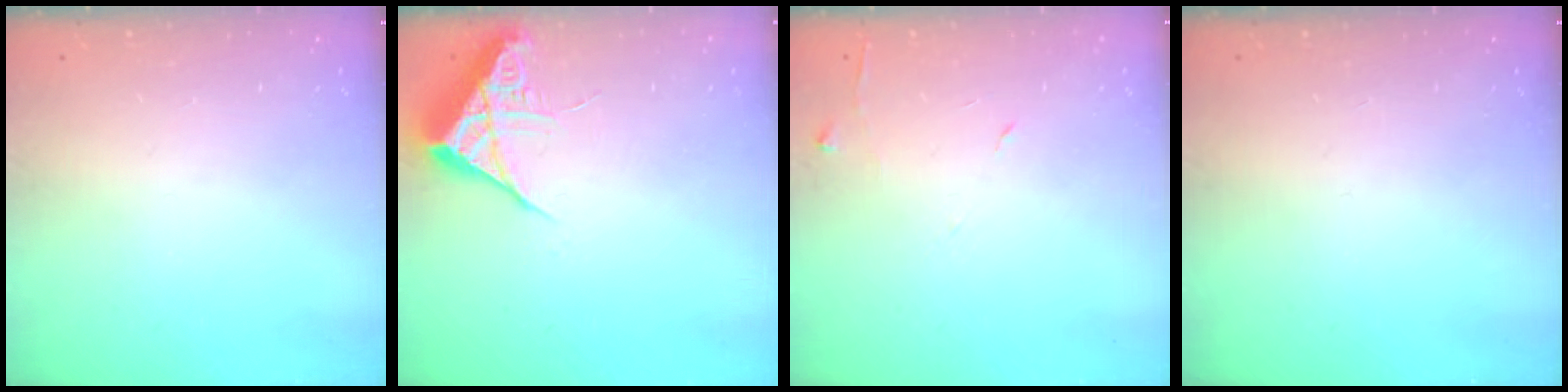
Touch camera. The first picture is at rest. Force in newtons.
{"total": 6.7, "press": 6.7, "slide": 0.5}
{"total": 5.8, "press": 5.7, "slide": 0.6}
{"total": 0.0}